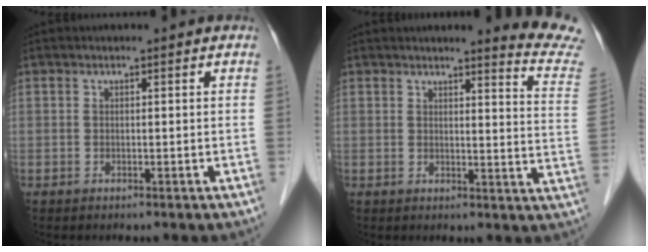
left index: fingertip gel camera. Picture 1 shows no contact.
{"total": 9.7, "force": [9.4, -1.5, 1.9], "torque": [-0.018, -0.094, 0.084]}